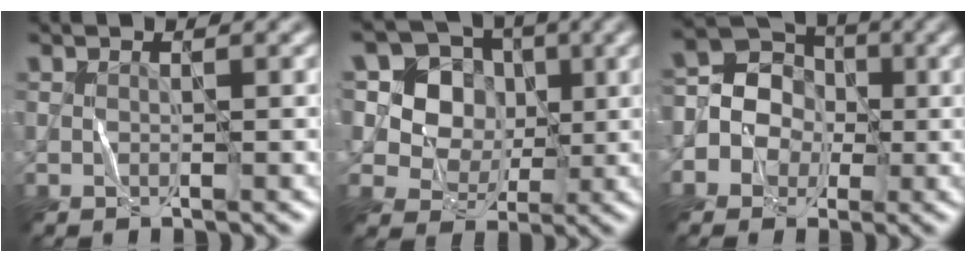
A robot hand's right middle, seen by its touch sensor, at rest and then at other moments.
{"total": 9.3, "force": [2.7, 7.9, 4.0], "torque": [-0.089, 0.021, 0.042]}
{"total": 7.4, "force": [-0.5, 6.9, 2.6], "torque": [-0.045, 0.045, -0.046]}